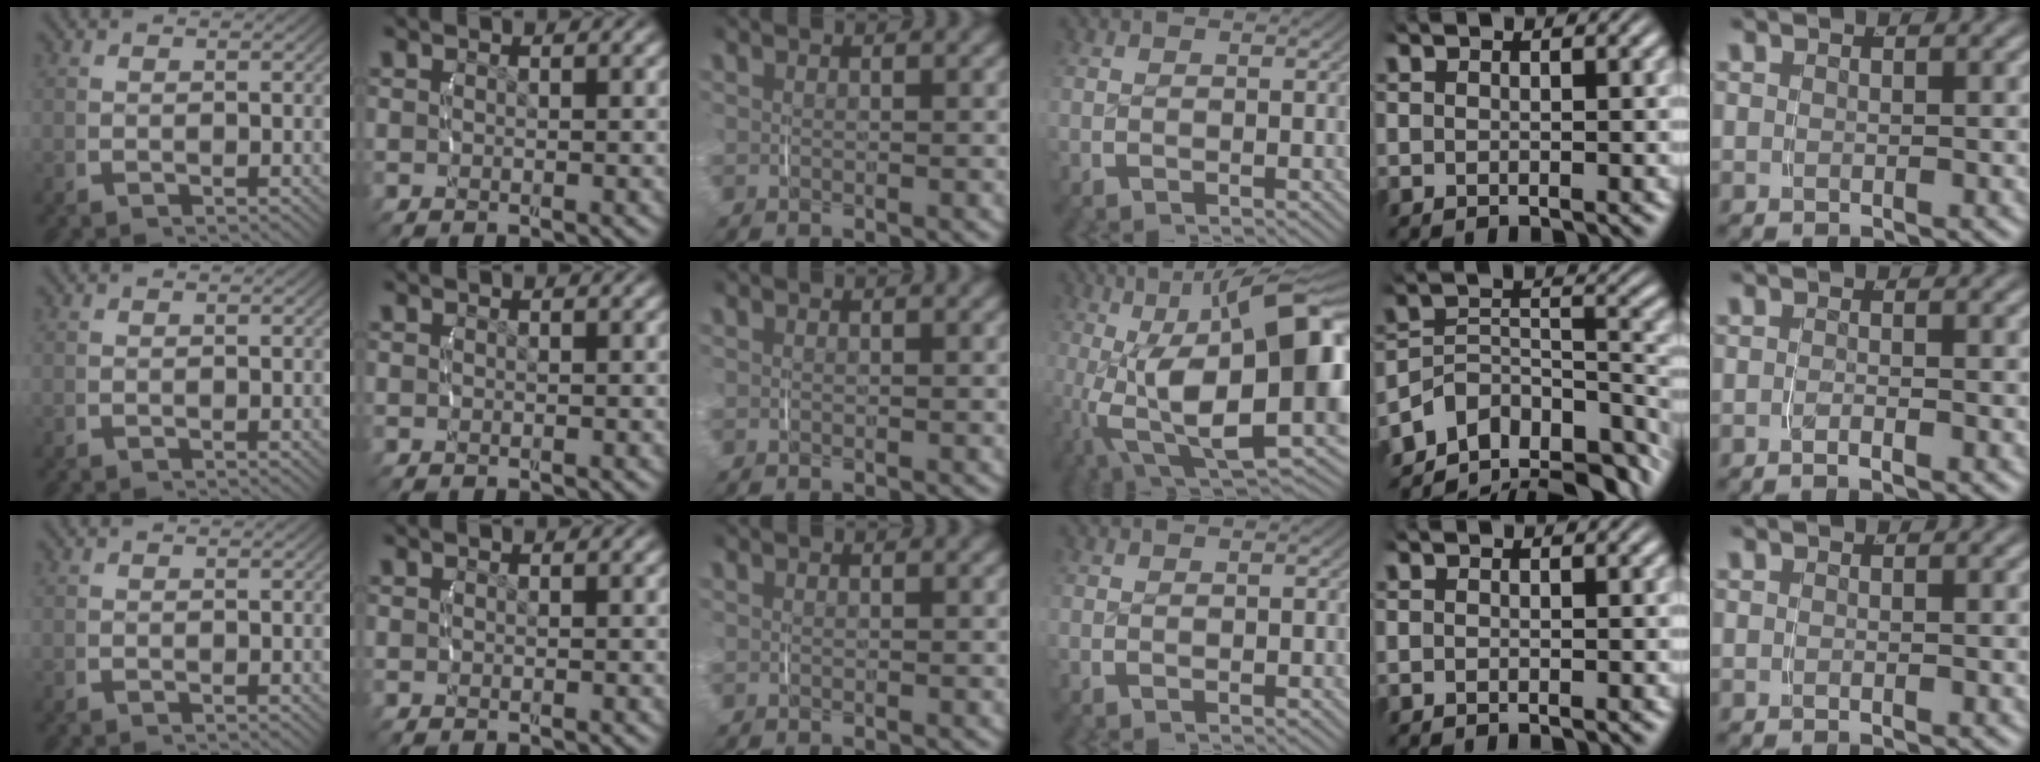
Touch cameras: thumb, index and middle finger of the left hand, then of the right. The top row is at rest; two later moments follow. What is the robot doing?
{"motion": "lift_and_place", "object": "ethernet cable"}